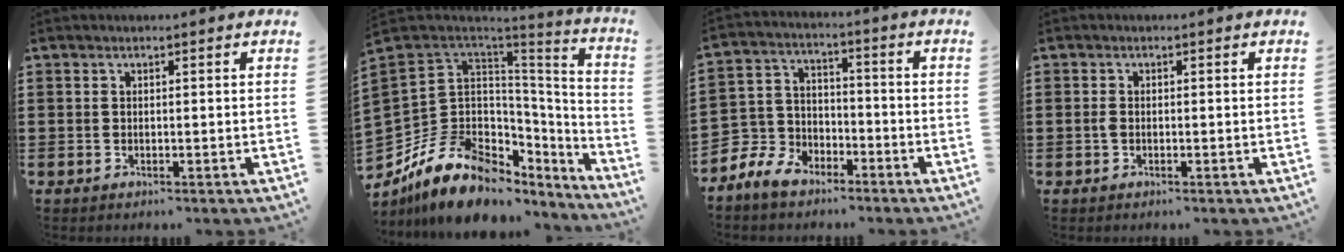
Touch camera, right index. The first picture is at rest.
{"total": 16.0, "force": [-6.9, 11.2, 9.1], "torque": [-0.220, 0.015, -0.118]}
{"total": 6.7, "force": [-5.0, 4.3, 1.2], "torque": [-0.070, 0.009, -0.108]}
{"total": 1.0, "force": [-0.3, 0.5, 0.8], "torque": [-0.025, -0.003, -0.008]}